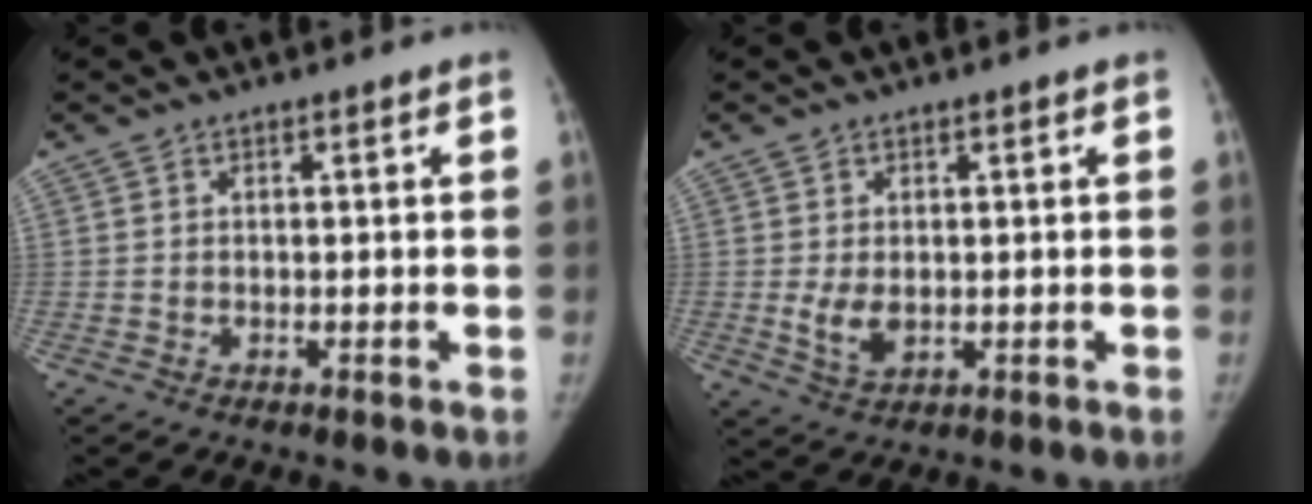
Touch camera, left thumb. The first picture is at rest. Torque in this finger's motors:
{"motor_torque": [-0.03, 0.07, 0.76, -0.46, 0.01]}